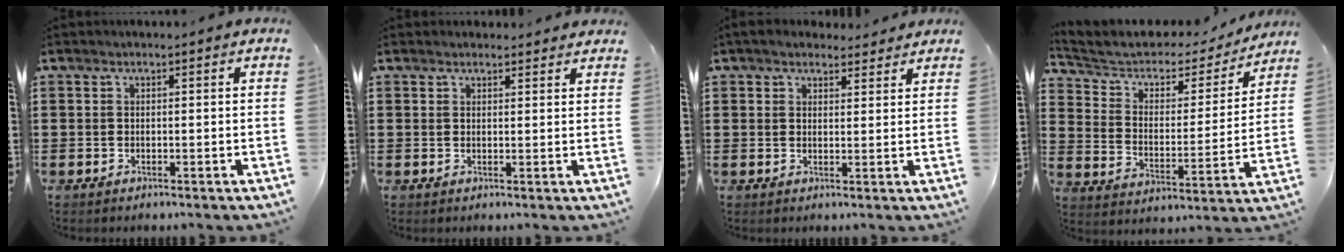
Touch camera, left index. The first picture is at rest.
{"total": 1.6, "force": [1.6, 0.4, 0.2], "torque": [-0.007, 0.003, 0.031]}
{"total": 3.3, "force": [3.0, 1.2, 0.7], "torque": [-0.021, -0.005, 0.056]}
{"total": 4.6, "force": [3.2, 2.8, 1.8], "torque": [-0.059, -0.022, 0.048]}